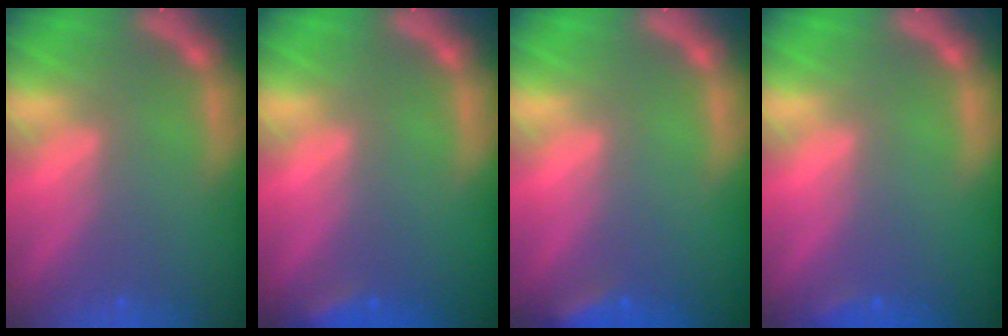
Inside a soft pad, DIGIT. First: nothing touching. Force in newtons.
{"total": 1.9}
{"total": 2.4}
{"total": 0.9}